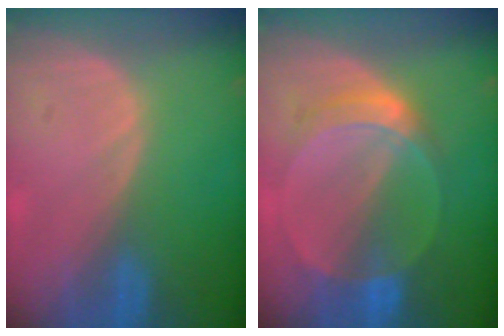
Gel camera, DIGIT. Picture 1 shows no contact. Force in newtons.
{"total": 6.1, "press": 5.6, "slide": 2.4}